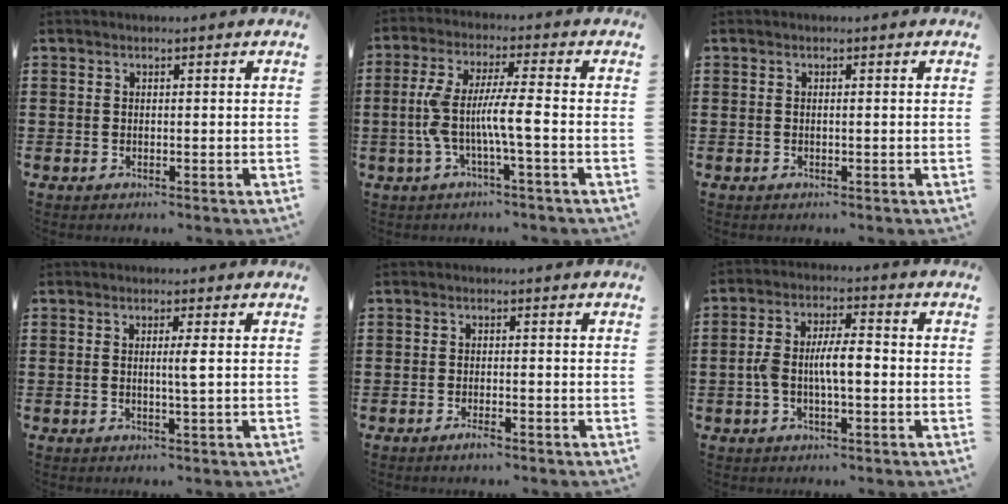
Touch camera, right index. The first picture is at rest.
{"total": 7.3, "force": [-1.9, 0.4, 7.0], "torque": [-0.153, -0.012, -0.047]}
{"total": 0.0}
{"total": 2.1, "force": [0.1, -0.3, 2.1], "torque": [-0.040, -0.005, -0.002]}
{"total": 1.8, "force": [-1.2, 0.3, 1.3], "torque": [-0.030, -0.006, -0.024]}
{"total": 6.3, "force": [-0.9, 2.3, 5.8], "torque": [-0.121, 0.003, -0.024]}